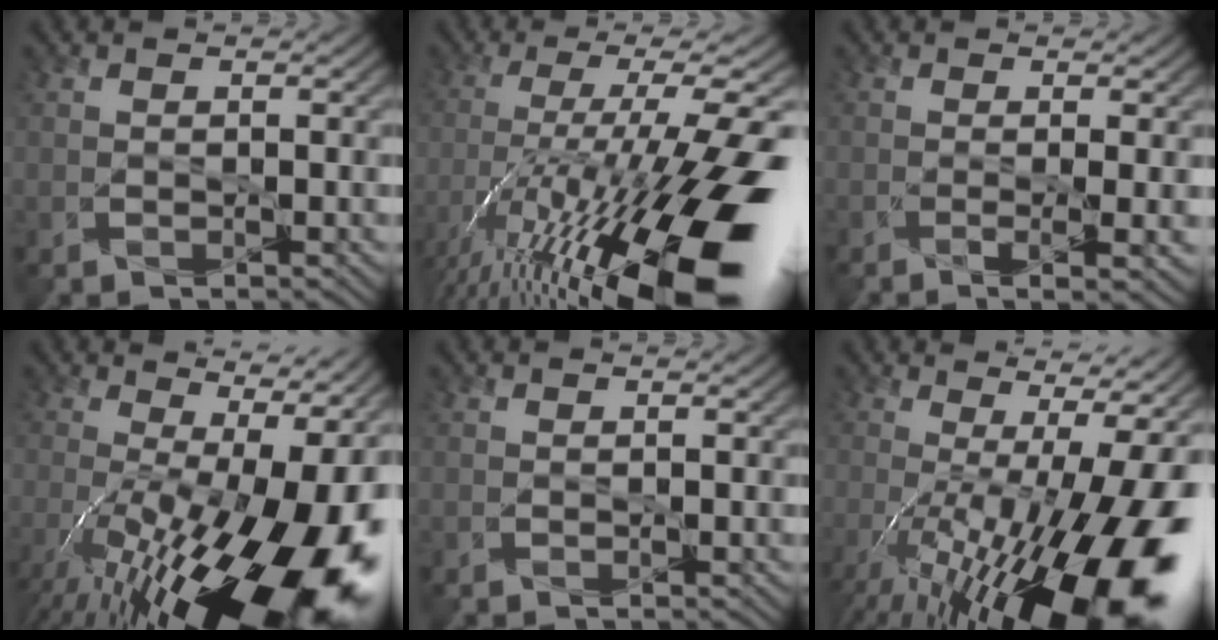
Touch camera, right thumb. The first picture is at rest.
{"total": 20.2, "force": [-9.2, 5.8, 17.0], "torque": [-0.298, -0.006, -0.165]}
{"total": 3.7, "force": [-0.6, 0.8, 3.6], "torque": [-0.068, -0.008, -0.011]}
{"total": 20.2, "force": [-5.0, 8.4, 17.7], "torque": [-0.272, -0.036, -0.066]}
{"total": 0.0}
{"total": 20.1, "force": [-5.7, 7.1, 17.9], "torque": [-0.268, -0.037, -0.078]}